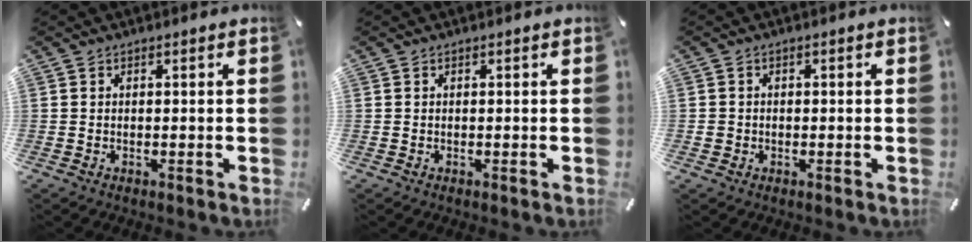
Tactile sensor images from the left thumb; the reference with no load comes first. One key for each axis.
{"total": 0.0}
{"total": 1.8, "fx": -0.3, "fy": 1.7, "fz": 0.4, "tx": -0.007, "ty": 0.006, "tz": -0.008}